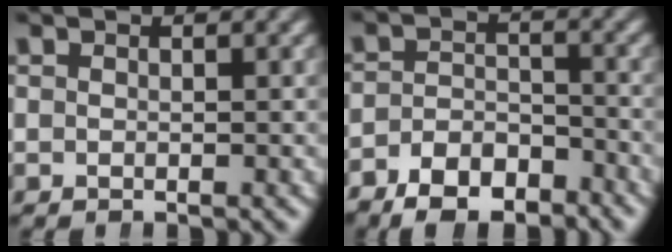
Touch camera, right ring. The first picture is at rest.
{"total": 5.8, "force": [-4.6, 2.7, 2.3], "torque": [-0.024, -0.014, -0.075]}